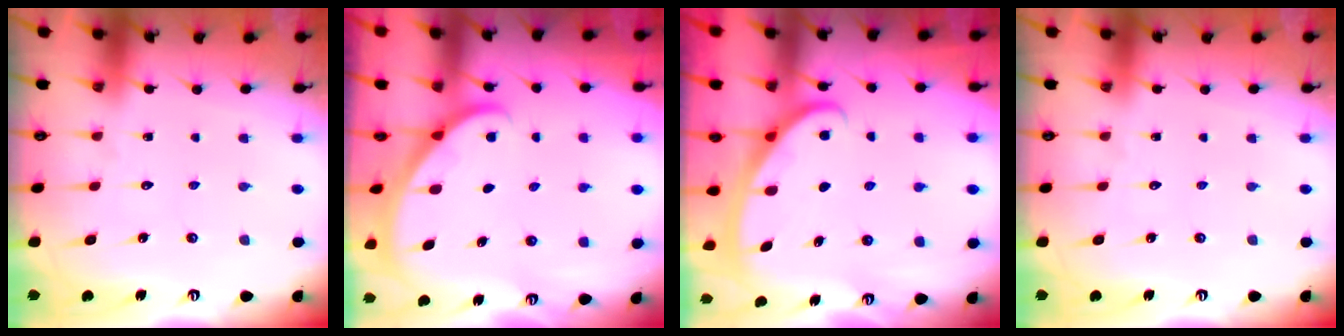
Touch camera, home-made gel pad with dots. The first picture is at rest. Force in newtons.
{"total": 2.0, "press": 2.0, "slide": 0.1}
{"total": 3.0, "press": 3.0, "slide": 0.4}
{"total": 0.0}